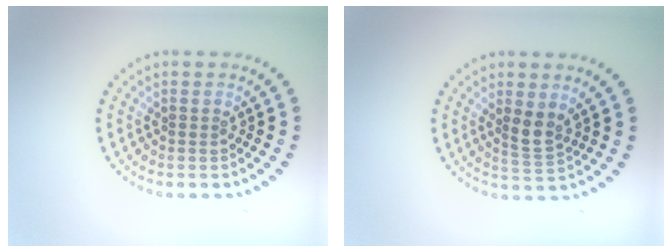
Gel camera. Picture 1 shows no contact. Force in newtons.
{"total": 2.1, "press": 1.8, "slide": 1.2}